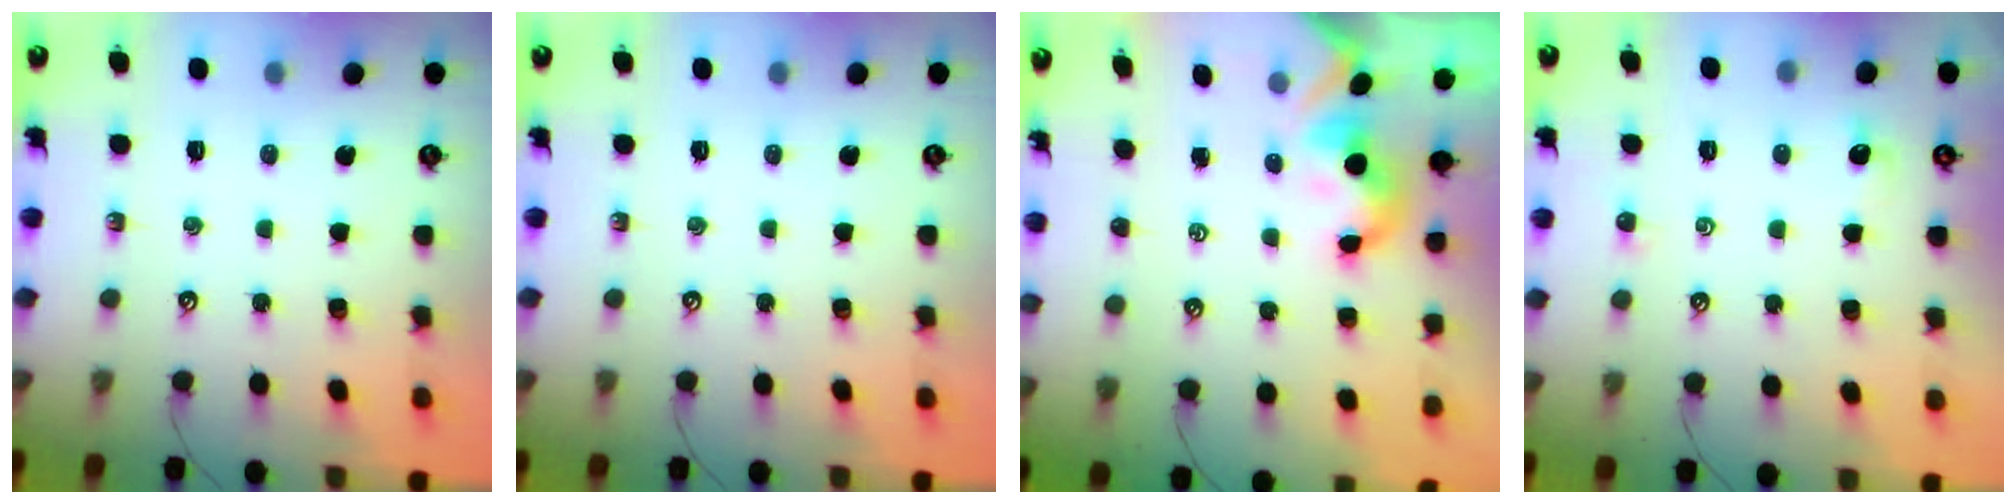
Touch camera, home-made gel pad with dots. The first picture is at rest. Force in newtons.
{"total": 0.0}
{"total": 1.8, "press": 1.7, "slide": 0.6}
{"total": 0.0}